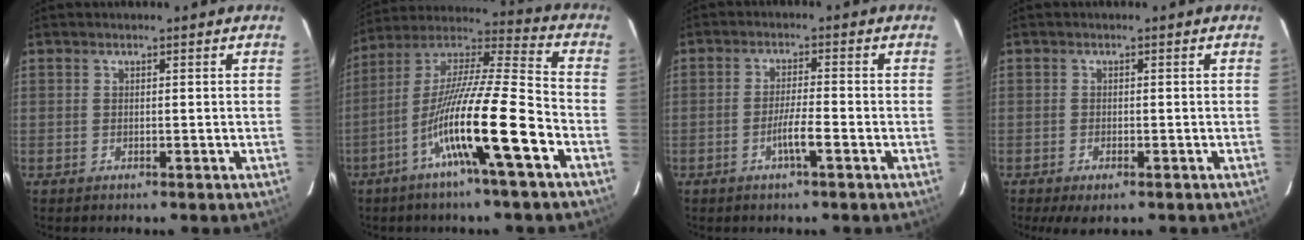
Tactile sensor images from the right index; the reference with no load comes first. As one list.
[{"total": 17.1, "force": [-7.2, -0.2, 15.5], "torque": [-0.290, -0.005, -0.134]}, {"total": 3.8, "force": [-1.7, -0.1, 3.4], "torque": [-0.061, -0.002, -0.033]}, {"total": 2.9, "force": [-1.8, 1.0, 2.1], "torque": [-0.031, -0.006, -0.020]}]